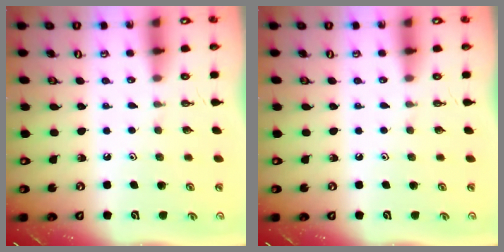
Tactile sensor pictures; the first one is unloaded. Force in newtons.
{"total": 0.0}